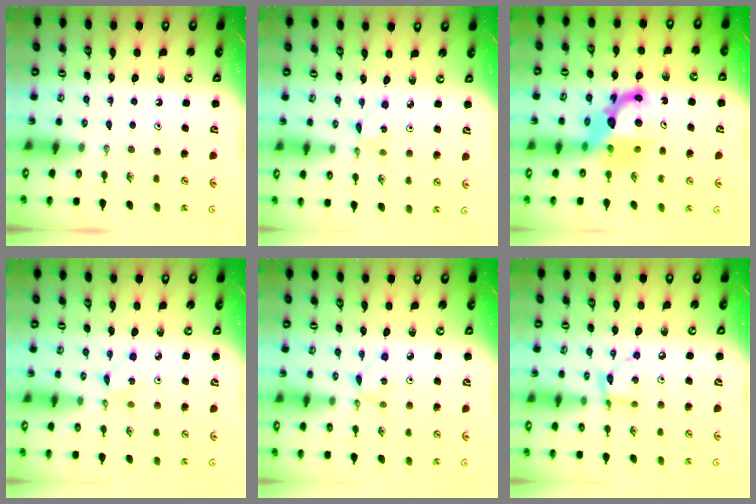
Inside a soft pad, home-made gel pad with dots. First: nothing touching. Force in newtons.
{"total": 2.2, "press": 2.2, "slide": 0.3}
{"total": 12.4, "press": 12.3, "slide": 1.1}
{"total": 2.2, "press": 2.2, "slide": 0.3}
{"total": 1.6, "press": 1.5, "slide": 0.1}
{"total": 5.7, "press": 5.7, "slide": 0.1}